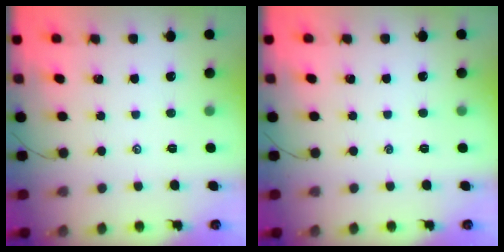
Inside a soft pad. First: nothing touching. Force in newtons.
{"total": 0.0}